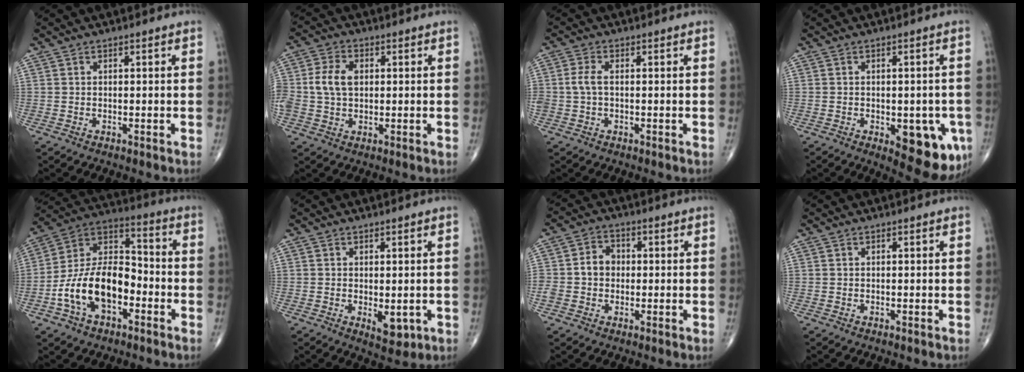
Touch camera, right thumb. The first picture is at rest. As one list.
[{"total": 6.6, "force": [0.5, 4.6, 4.7], "torque": [-0.096, 0.012, 0.010]}, {"total": 3.0, "force": [-0.1, 1.7, 2.5], "torque": [-0.063, 0.006, -0.005]}, {"total": 12.1, "force": [-4.1, 5.6, 10.0], "torque": [-0.094, 0.000, -0.037]}, {"total": 16.7, "force": [-5.4, 9.8, 12.4], "torque": [-0.206, 0.051, -0.102]}, {"total": 4.0, "force": [-0.8, 2.0, 3.4], "torque": [-0.036, -0.009, -0.004]}, {"total": 5.6, "force": [-0.3, 4.7, 3.0], "torque": [-0.040, 0.021, -0.010]}, {"total": 0.0}]